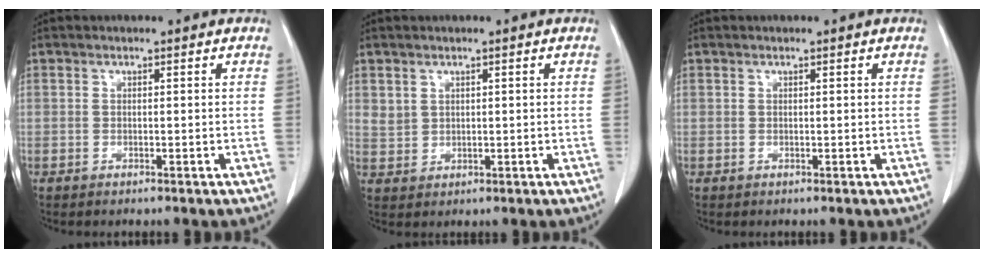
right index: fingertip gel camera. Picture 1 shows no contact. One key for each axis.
{"total": 2.3, "fx": 1.2, "fy": 1.9, "fz": 0.5, "tx": -0.004, "ty": -0.002, "tz": 0.027}
{"total": 0.0}